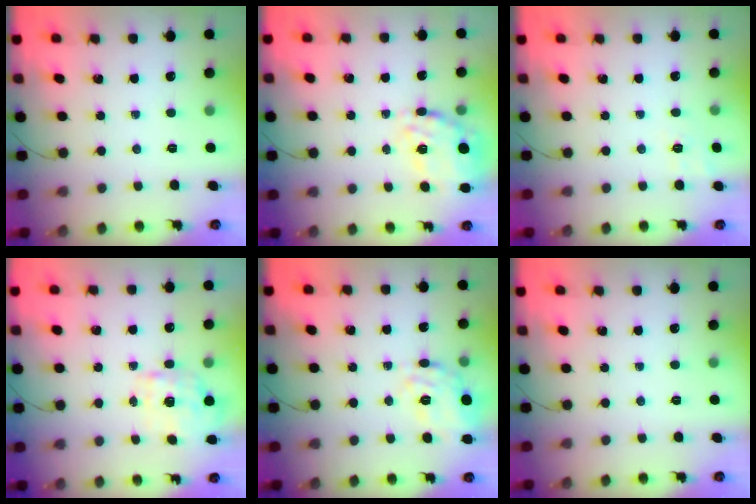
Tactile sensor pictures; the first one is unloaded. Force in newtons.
{"total": 20.3, "press": 19.9, "slide": 4.0}
{"total": 6.0, "press": 5.7, "slide": 2.0}
{"total": 1.9, "press": 1.6, "slide": 1.0}
{"total": 11.3, "press": 11.2, "slide": 1.3}
{"total": 0.0}